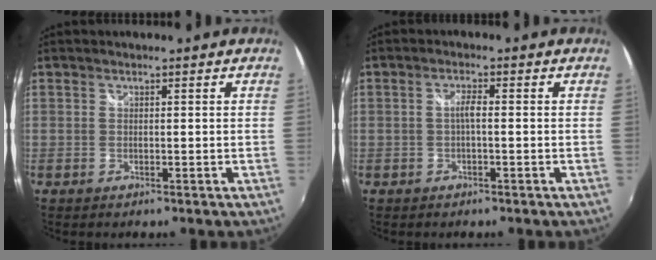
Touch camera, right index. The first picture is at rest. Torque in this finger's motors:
{"motor_torque": [0.19, -0.05, 0.27, 0.06]}